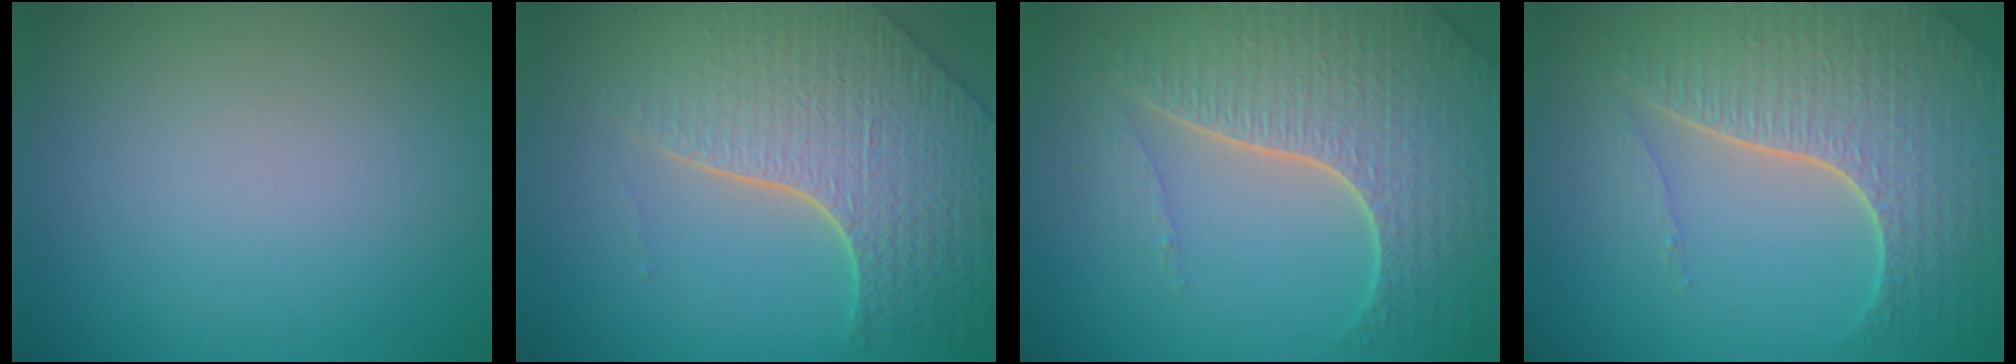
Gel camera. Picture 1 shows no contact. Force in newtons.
{"total": 7.7, "press": 5.6, "slide": 5.3}
{"total": 7.0, "press": 5.1, "slide": 4.8}
{"total": 7.0, "press": 5.1, "slide": 4.8}